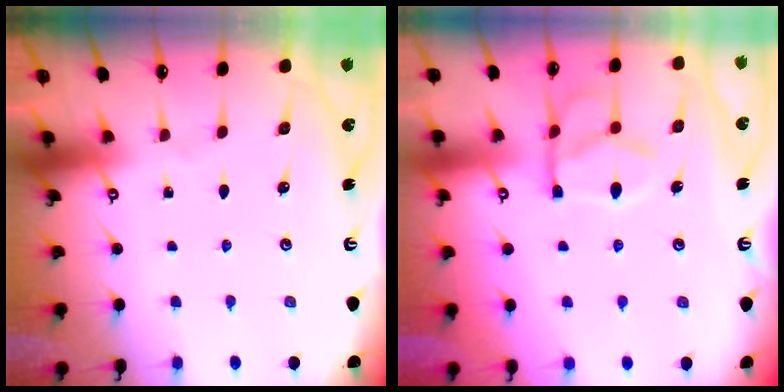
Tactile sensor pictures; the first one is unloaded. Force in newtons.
{"total": 13.0, "press": 12.9, "slide": 1.4}